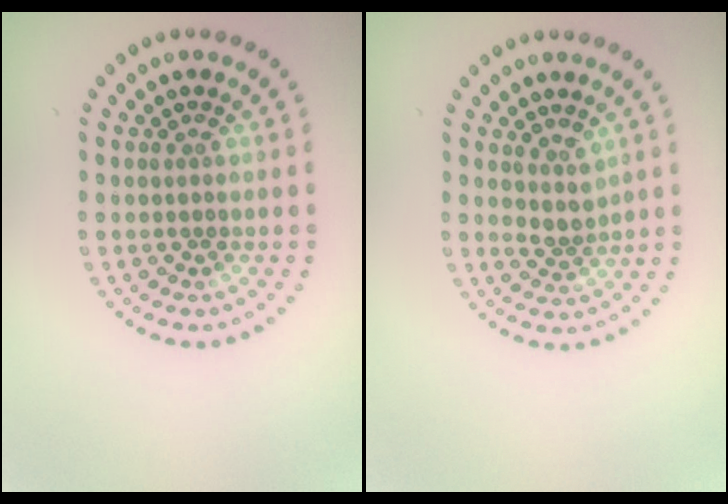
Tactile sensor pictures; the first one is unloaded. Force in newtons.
{"total": 2.0, "press": 1.5, "slide": 1.4}